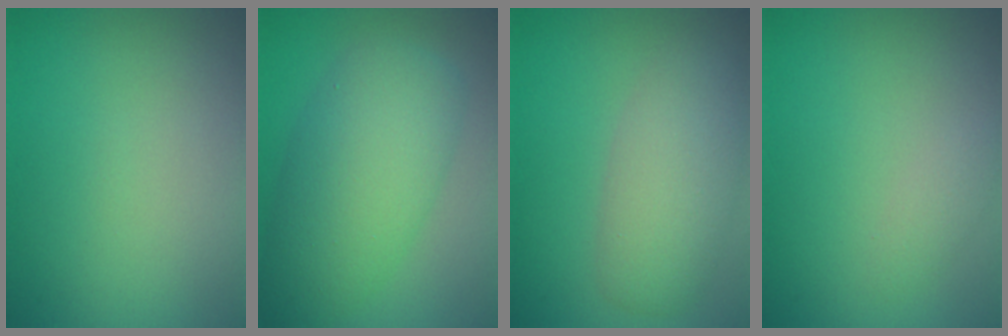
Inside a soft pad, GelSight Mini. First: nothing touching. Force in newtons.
{"total": 7.4, "press": 7.4, "slide": 0.2}
{"total": 4.4, "press": 4.4, "slide": 0.2}
{"total": 0.9, "press": 0.9, "slide": 0.1}